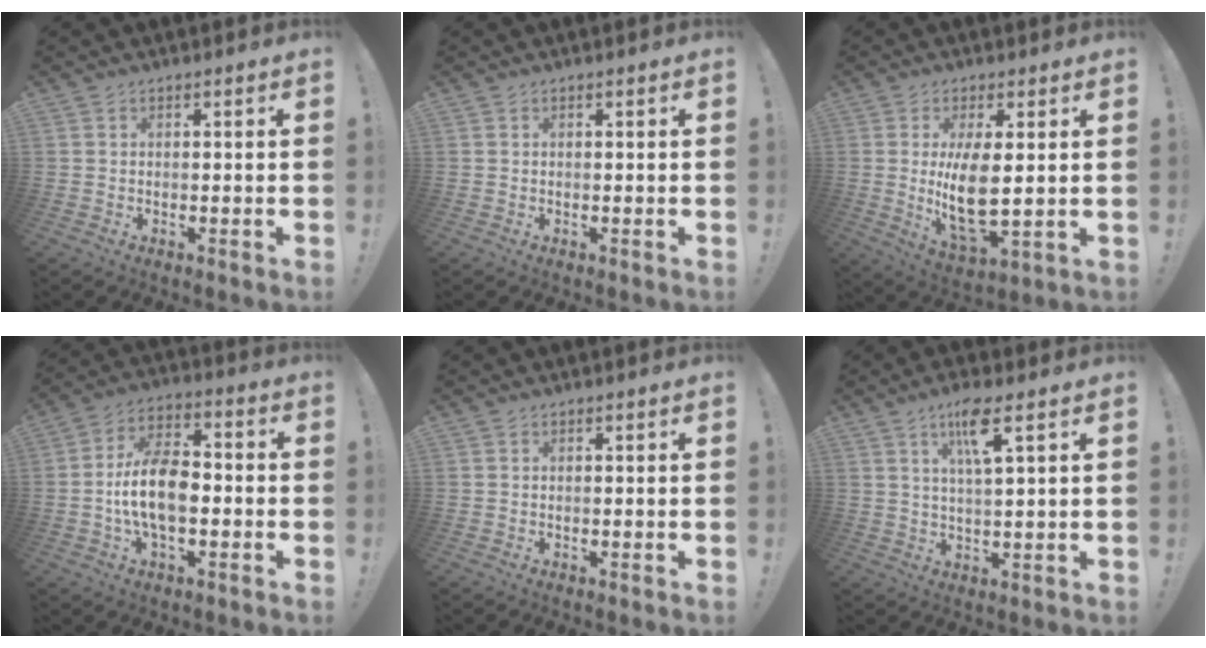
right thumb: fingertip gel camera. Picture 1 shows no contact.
{"total": 0.0}
{"total": 11.3, "force": [1.8, 4.5, 10.3], "torque": [-0.207, -0.028, 0.026]}
{"total": 13.4, "force": [-2.8, 7.5, 10.7], "torque": [-0.212, 0.010, -0.053]}
{"total": 0.0}
{"total": 9.0, "force": [4.5, 1.5, 7.6], "torque": [-0.130, -0.006, 0.071]}